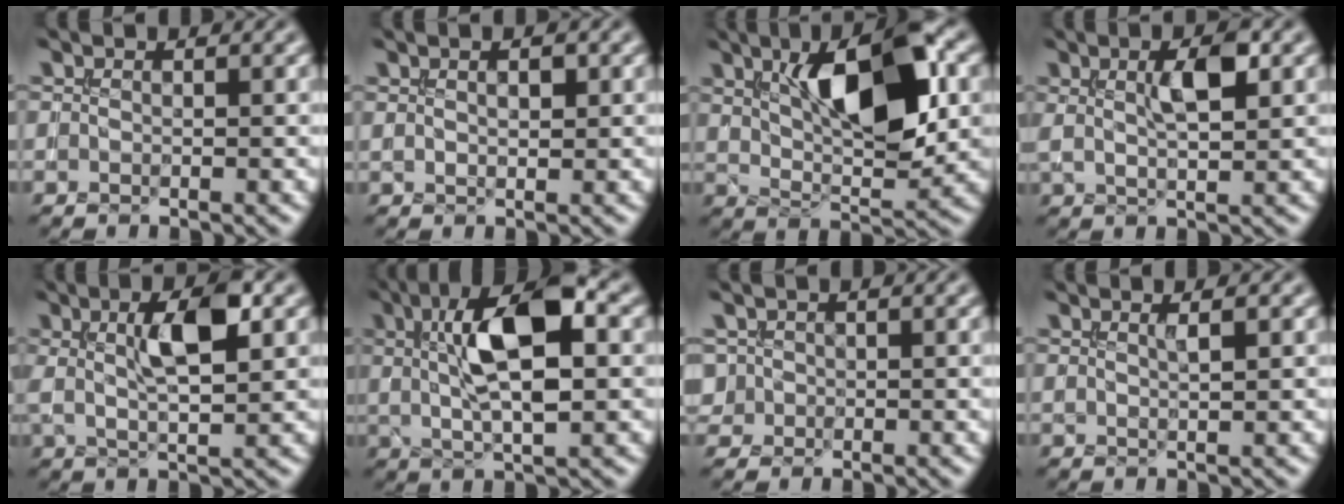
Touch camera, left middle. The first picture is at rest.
{"total": 1.5, "force": [0.7, 0.6, 1.2], "torque": [-0.020, -0.002, 0.015]}
{"total": 9.3, "force": [2.9, 3.5, 8.2], "torque": [-0.130, 0.008, 0.049]}
{"total": 3.7, "force": [1.3, 1.0, 3.4], "torque": [-0.059, 0.006, 0.022]}
{"total": 5.5, "force": [1.5, 1.4, 5.1], "torque": [-0.090, 0.006, 0.024]}
{"total": 9.2, "force": [2.3, 3.0, 8.4], "torque": [-0.139, 0.009, 0.032]}
{"total": 1.2, "force": [0.2, 1.2, 0.2], "torque": [0.000, -0.003, 0.008]}
{"total": 1.4, "force": [0.7, 0.3, 1.2], "torque": [-0.013, 0.003, 0.009]}